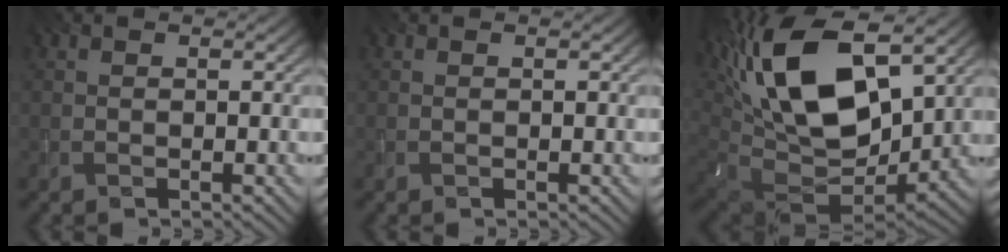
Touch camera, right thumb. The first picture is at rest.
{"total": 0.0}
{"total": 19.9, "force": [6.3, 10.6, 15.6], "torque": [-0.329, 0.016, 0.111]}